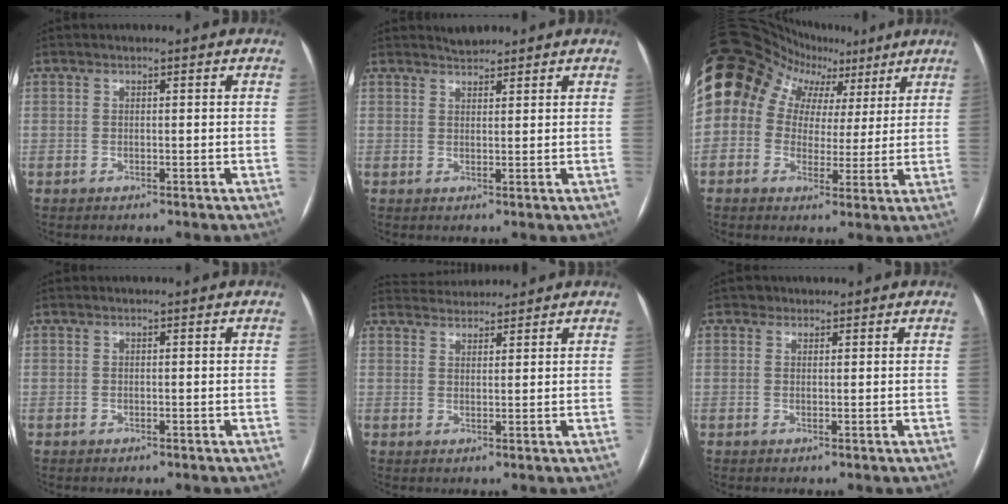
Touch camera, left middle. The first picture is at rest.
{"total": 2.0, "force": [2.0, 0.5, 0.2], "torque": [-0.008, 0.007, 0.035]}
{"total": 18.6, "force": [7.4, 14.5, 9.0], "torque": [-0.187, 0.095, 0.125]}
{"total": 0.0}
{"total": 4.5, "force": [4.4, 0.6, 0.2], "torque": [-0.009, 0.028, 0.075]}
{"total": 1.2, "force": [0.8, 0.8, -0.1], "torque": [0.007, 0.003, 0.008]}